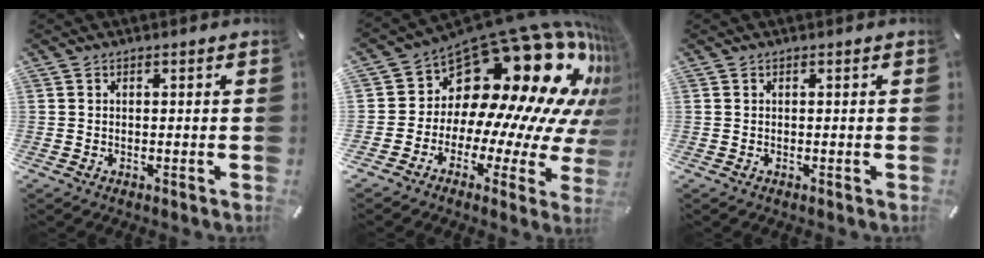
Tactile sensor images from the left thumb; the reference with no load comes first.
{"total": 24.8, "force": [13.2, 12.5, 16.9], "torque": [-0.233, -0.165, 0.247]}
{"total": 0.0}